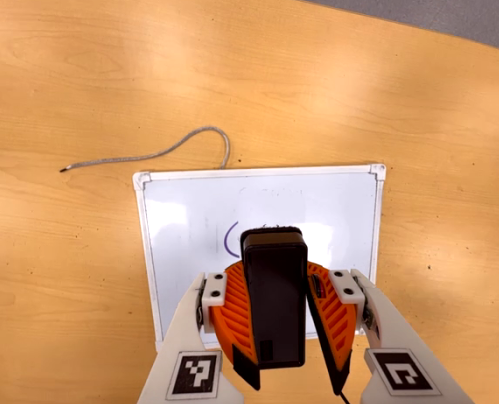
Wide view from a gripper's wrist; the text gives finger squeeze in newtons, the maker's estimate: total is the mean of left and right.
{"total": 10.4, "left": 10.3, "right": 10.6}